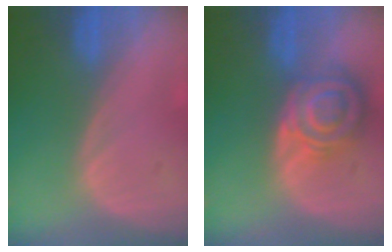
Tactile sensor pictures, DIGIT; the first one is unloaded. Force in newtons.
{"total": 8.3, "press": 7.2, "slide": 4.1}